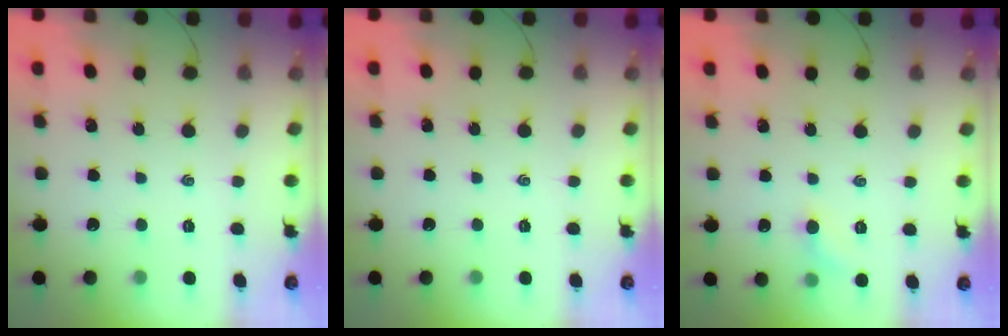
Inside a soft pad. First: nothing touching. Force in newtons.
{"total": 0.0}
{"total": 5.2, "press": 5.0, "slide": 1.7}